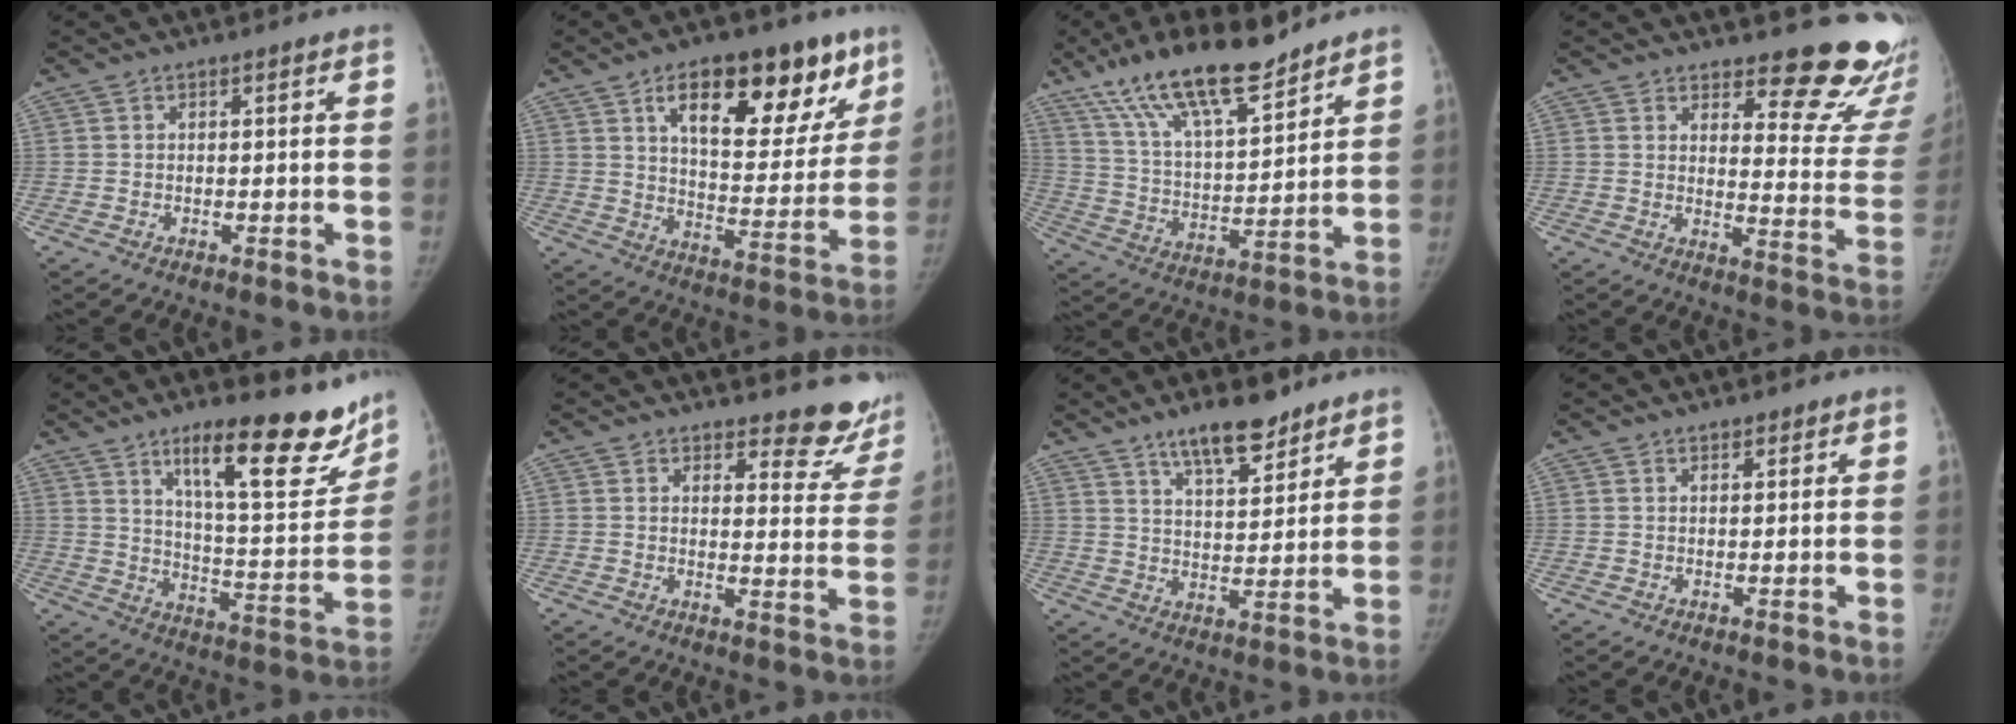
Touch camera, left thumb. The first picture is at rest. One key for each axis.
{"total": 22.2, "fx": 12.0, "fy": 10.4, "fz": 15.5, "tx": -0.166, "ty": -0.035, "tz": 0.181}
{"total": 18.6, "fx": 13.6, "fy": 5.2, "fz": 11.6, "tx": -0.184, "ty": -0.058, "tz": 0.248}
{"total": 17.6, "fx": 14.7, "fy": 5.5, "fz": 8.1, "tx": -0.050, "ty": -0.141, "tz": 0.164}
{"total": 22.2, "fx": 14.6, "fy": 6.2, "fz": 15.5, "tx": -0.170, "ty": -0.084, "tz": 0.222}
{"total": 10.6, "fx": 9.7, "fy": 3.5, "fz": 2.4, "tx": 0.013, "ty": -0.086, "tz": 0.095}
{"total": 10.1, "fx": 7.6, "fy": 3.1, "fz": 5.8, "tx": -0.073, "ty": -0.051, "tz": 0.128}
{"total": 1.1, "fx": 1.0, "fy": 0.5, "fz": 0.3, "tx": -0.001, "ty": -0.006, "tz": 0.014}